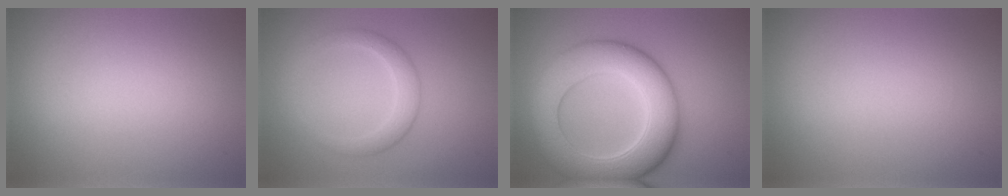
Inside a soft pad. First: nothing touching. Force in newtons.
{"total": 2.4, "press": 2.4, "slide": 0.1}
{"total": 9.9, "press": 9.9, "slide": 0.3}
{"total": 0.0}